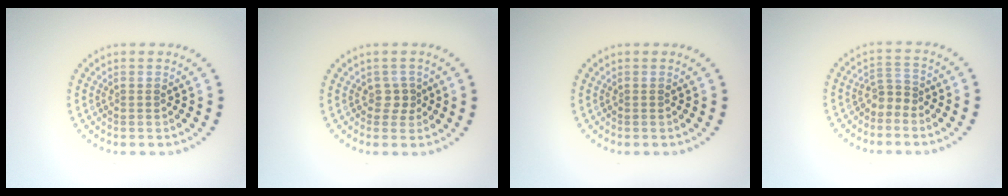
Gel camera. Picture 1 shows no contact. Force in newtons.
{"total": 1.1, "press": 0.9, "slide": 0.7}
{"total": 0.0}
{"total": 1.7, "press": 1.1, "slide": 1.3}